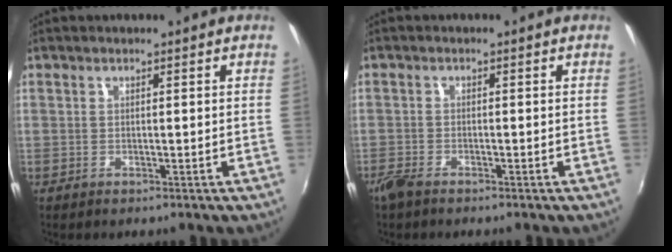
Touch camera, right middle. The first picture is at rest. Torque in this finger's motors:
{"motor_torque": [0.08, -0.08, 0.03, 0.03]}